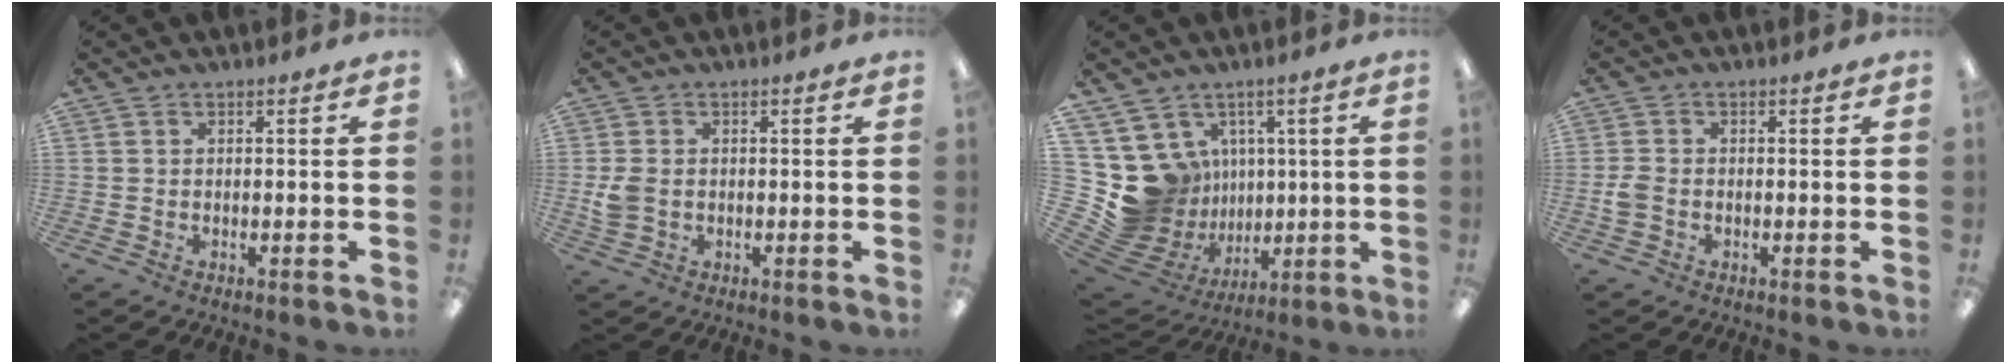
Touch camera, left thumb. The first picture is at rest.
{"total": 3.7, "force": [-0.1, 2.8, 2.3], "torque": [-0.049, 0.005, -0.002]}
{"total": 14.2, "force": [2.5, 13.6, 3.1], "torque": [-0.091, -0.041, 0.078]}
{"total": 2.9, "force": [-0.8, 2.1, 1.8], "torque": [-0.038, 0.003, -0.016]}